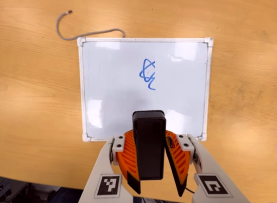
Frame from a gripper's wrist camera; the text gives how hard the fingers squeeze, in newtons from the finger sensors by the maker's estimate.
{"total": 9.2, "left": 9.2, "right": 9.2}